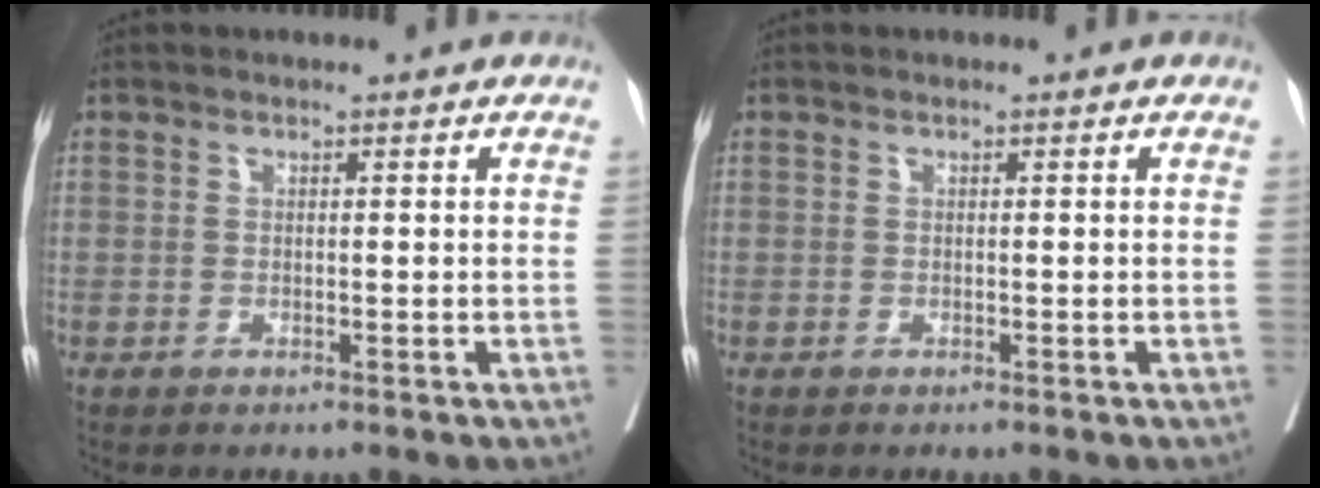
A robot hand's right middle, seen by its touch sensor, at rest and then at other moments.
{"total": 0.0}